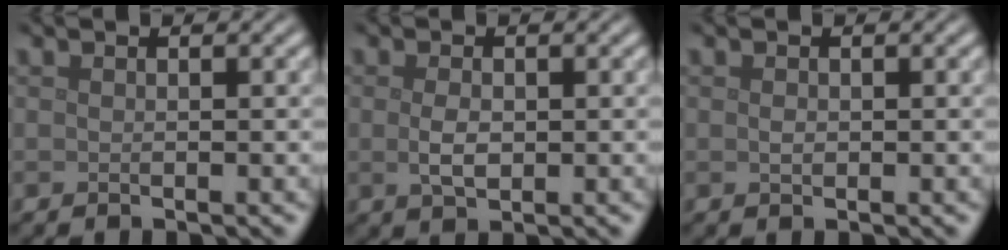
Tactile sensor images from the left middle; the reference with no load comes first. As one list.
[{"total": 2.0, "force": [0.0, 1.2, 1.6], "torque": [-0.037, -0.002, 0.002]}, {"total": 0.6, "force": [0.0, 0.4, 0.5], "torque": [-0.010, -0.002, 0.001]}]